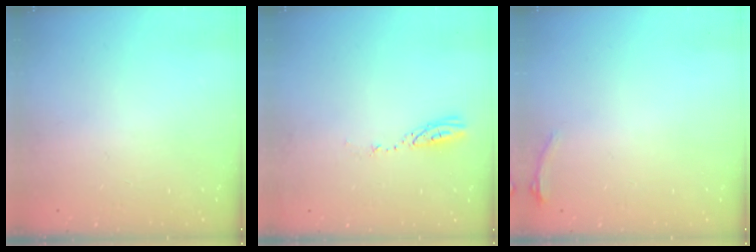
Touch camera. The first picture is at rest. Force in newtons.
{"total": 3.7, "press": 3.6, "slide": 0.3}
{"total": 5.0, "press": 4.7, "slide": 1.9}